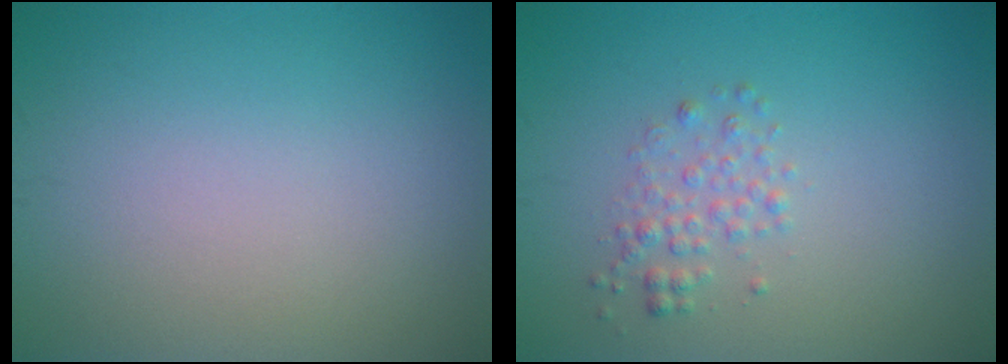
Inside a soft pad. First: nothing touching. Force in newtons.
{"total": 1.7, "press": 1.7, "slide": 0.0}